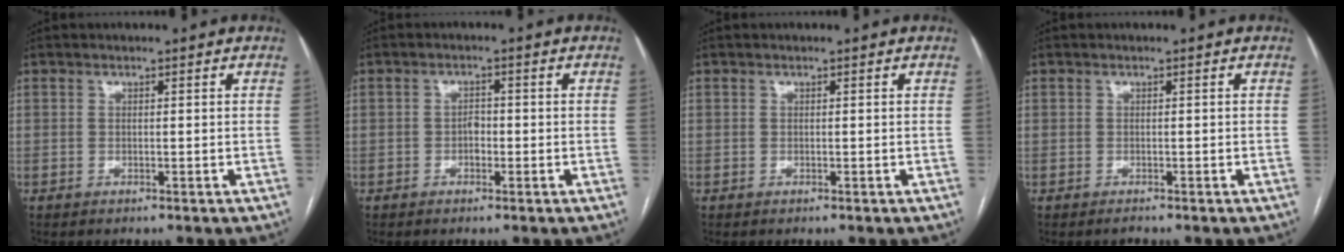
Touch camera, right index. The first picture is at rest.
{"total": 1.7, "force": [-0.6, 1.1, 1.2], "torque": [-0.015, 0.006, -0.011]}
{"total": 0.0}
{"total": 0.5, "force": [-0.4, 0.3, -0.1], "torque": [0.003, 0.001, -0.010]}